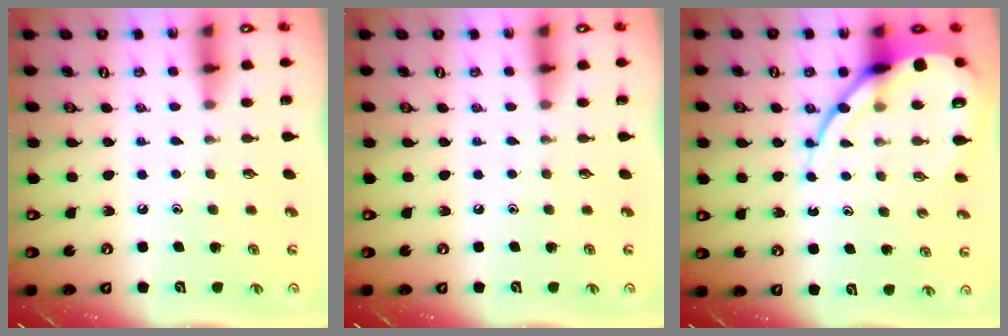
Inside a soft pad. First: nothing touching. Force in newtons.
{"total": 0.0}
{"total": 13.4, "press": 13.3, "slide": 1.4}